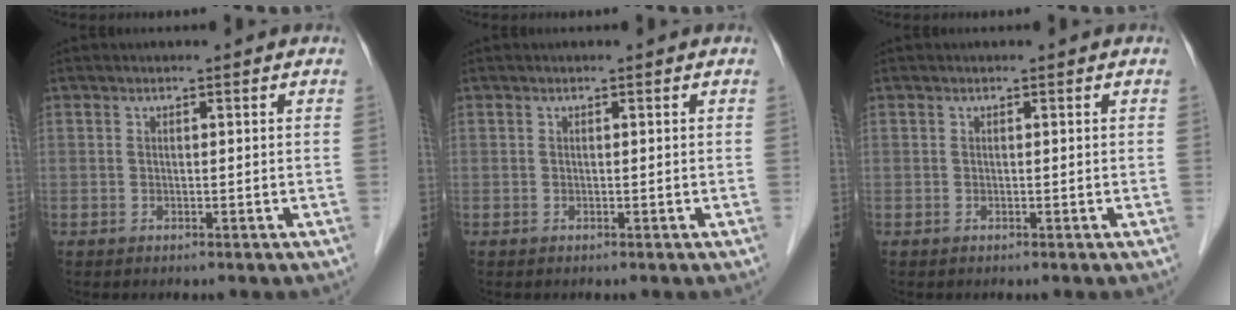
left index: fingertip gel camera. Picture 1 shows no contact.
{"total": 0.0}
{"total": 0.0}